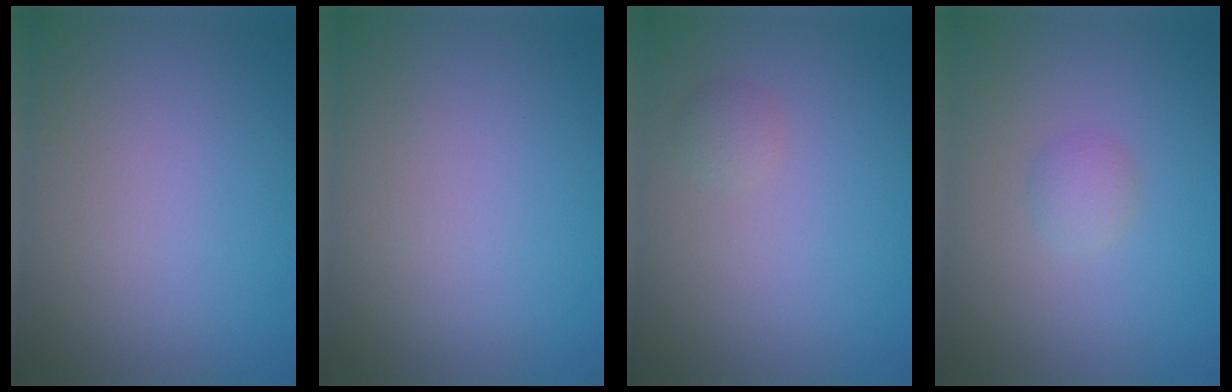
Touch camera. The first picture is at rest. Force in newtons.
{"total": 0.0}
{"total": 1.0, "press": 1.0, "slide": 0.1}
{"total": 1.3, "press": 1.3, "slide": 0.1}